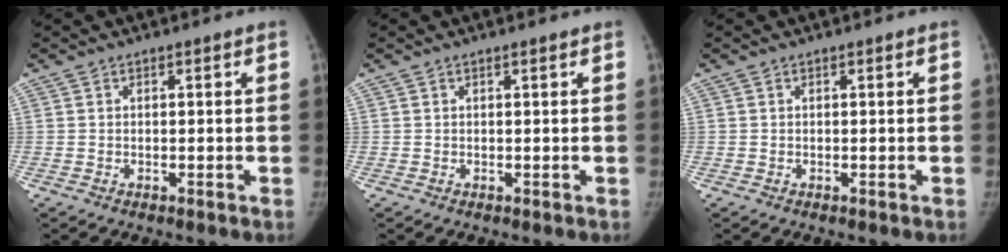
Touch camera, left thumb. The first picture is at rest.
{"total": 0.5, "force": [0.4, 0.1, 0.3], "torque": [-0.007, -0.001, 0.006]}
{"total": 0.0}